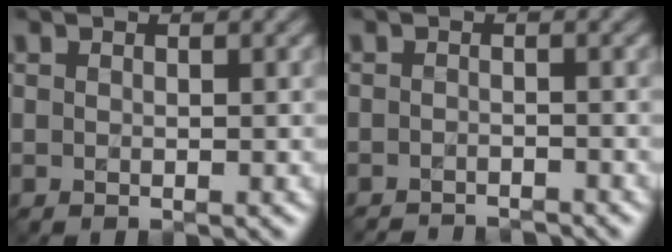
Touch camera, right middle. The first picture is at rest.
{"total": 3.2, "force": [-3.1, 0.3, 0.6], "torque": [0.004, -0.007, -0.047]}